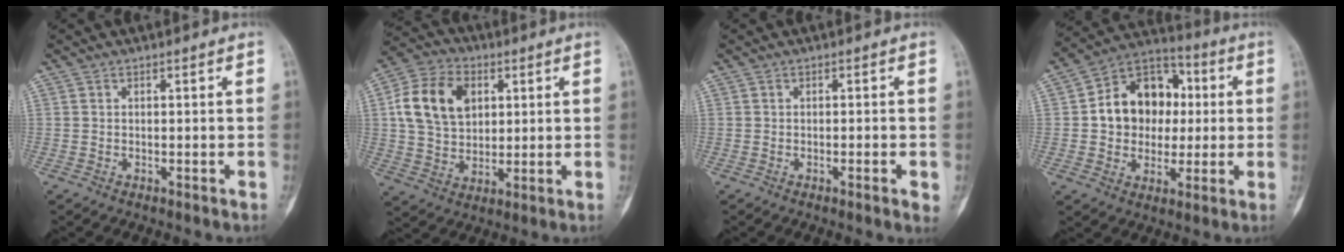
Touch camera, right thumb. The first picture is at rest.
{"total": 14.2, "force": [3.5, 10.3, 9.1], "torque": [-0.141, 0.006, 0.061]}
{"total": 2.3, "force": [-0.7, 0.5, 2.1], "torque": [-0.027, -0.004, -0.010]}
{"total": 15.7, "force": [1.1, 12.5, 9.4], "torque": [-0.095, 0.025, 0.014]}